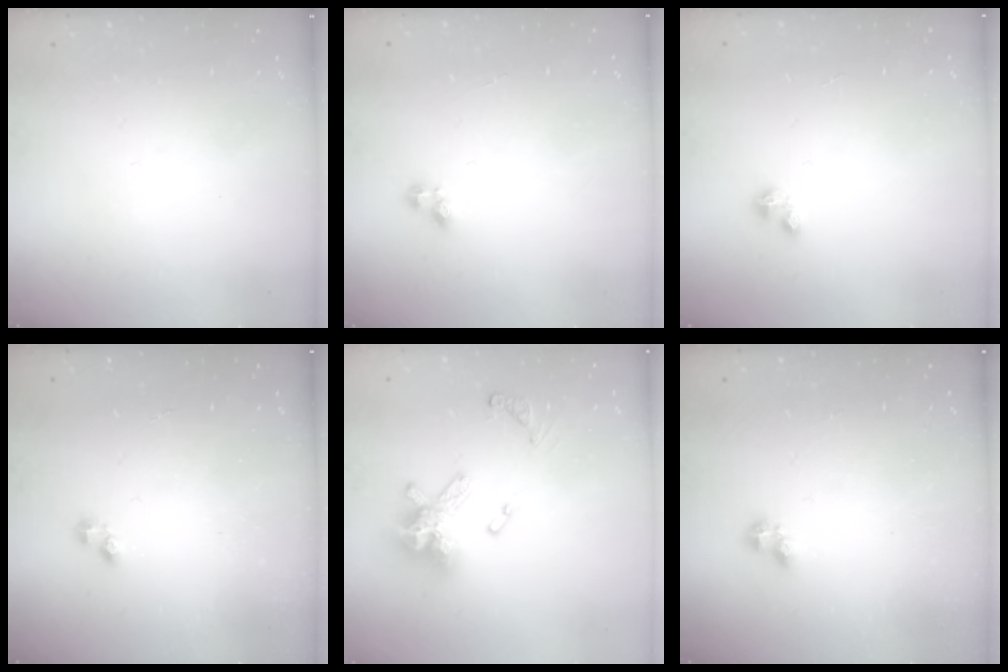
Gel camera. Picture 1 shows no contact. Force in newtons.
{"total": 3.0, "press": 2.9, "slide": 0.6}
{"total": 1.7, "press": 1.7, "slide": 0.4}
{"total": 2.3, "press": 2.2, "slide": 0.3}
{"total": 13.7, "press": 13.6, "slide": 1.8}
{"total": 1.8, "press": 1.7, "slide": 0.5}